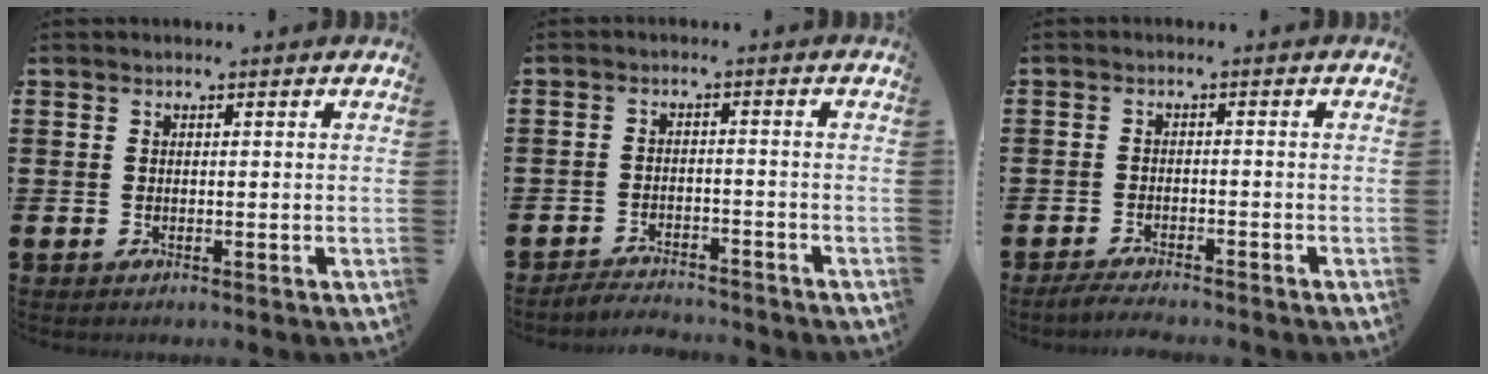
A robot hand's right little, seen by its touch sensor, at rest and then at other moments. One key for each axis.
{"total": 2.7, "fx": -2.7, "fy": 0.1, "fz": -0.2, "tx": -0.002, "ty": 0.003, "tz": -0.058}
{"total": 2.1, "fx": -2.0, "fy": 0.0, "fz": 0.5, "tx": -0.009, "ty": 0.005, "tz": -0.039}